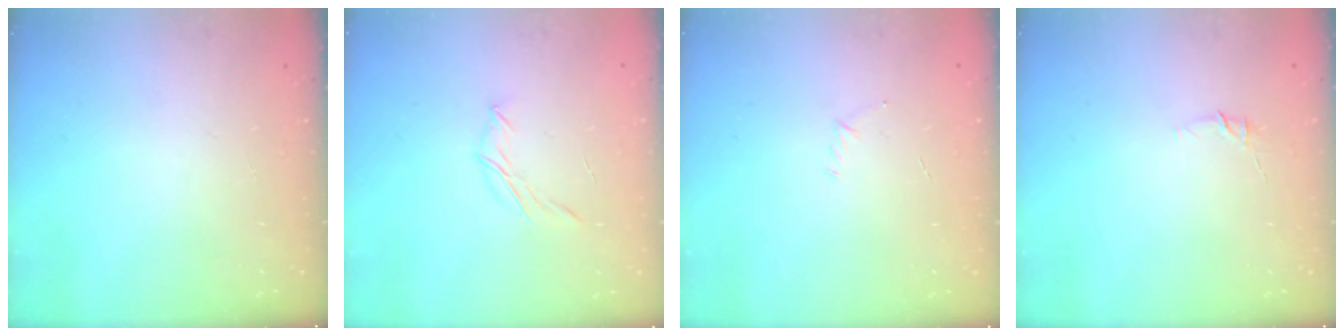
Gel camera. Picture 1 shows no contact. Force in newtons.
{"total": 4.7, "press": 4.6, "slide": 1.0}
{"total": 2.9, "press": 2.8, "slide": 0.8}
{"total": 4.5, "press": 4.4, "slide": 1.0}